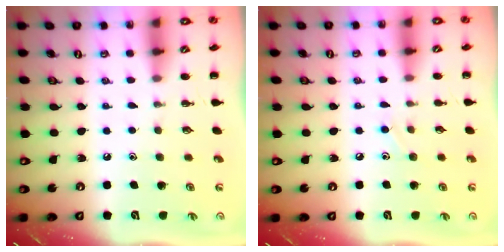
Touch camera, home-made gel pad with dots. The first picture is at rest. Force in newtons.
{"total": 5.8, "press": 5.4, "slide": 1.9}